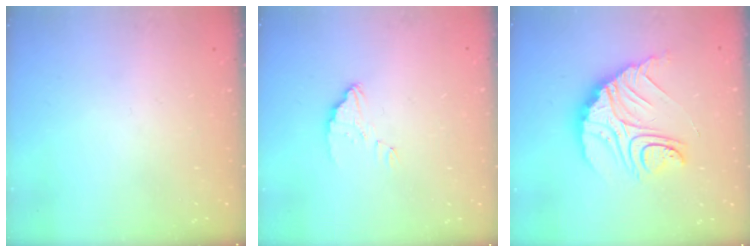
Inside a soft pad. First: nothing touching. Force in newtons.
{"total": 3.0, "press": 3.0, "slide": 0.2}
{"total": 15.4, "press": 15.3, "slide": 1.1}